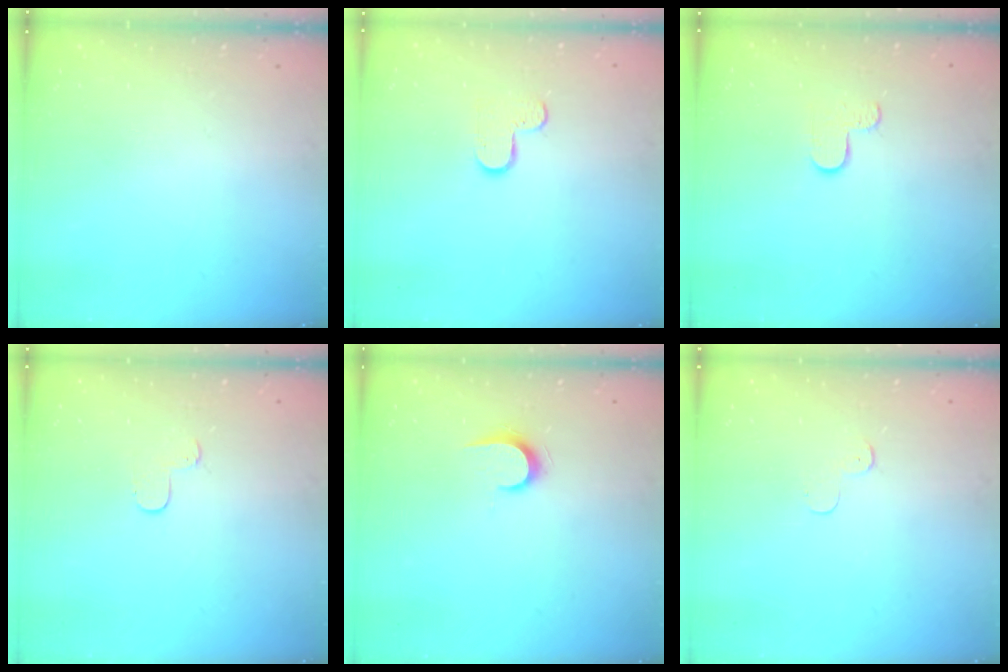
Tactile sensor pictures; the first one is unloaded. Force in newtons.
{"total": 5.1, "press": 5.0, "slide": 0.5}
{"total": 2.9, "press": 2.9, "slide": 0.3}
{"total": 4.1, "press": 4.0, "slide": 0.4}
{"total": 6.6, "press": 6.6, "slide": 0.7}
{"total": 3.5, "press": 3.5, "slide": 0.4}